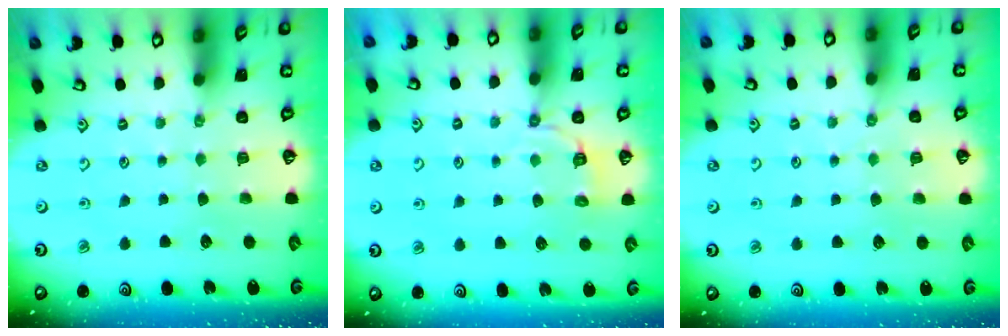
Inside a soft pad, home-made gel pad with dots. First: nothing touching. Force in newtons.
{"total": 3.7, "press": 3.1, "slide": 2.0}
{"total": 2.5, "press": 2.4, "slide": 0.4}